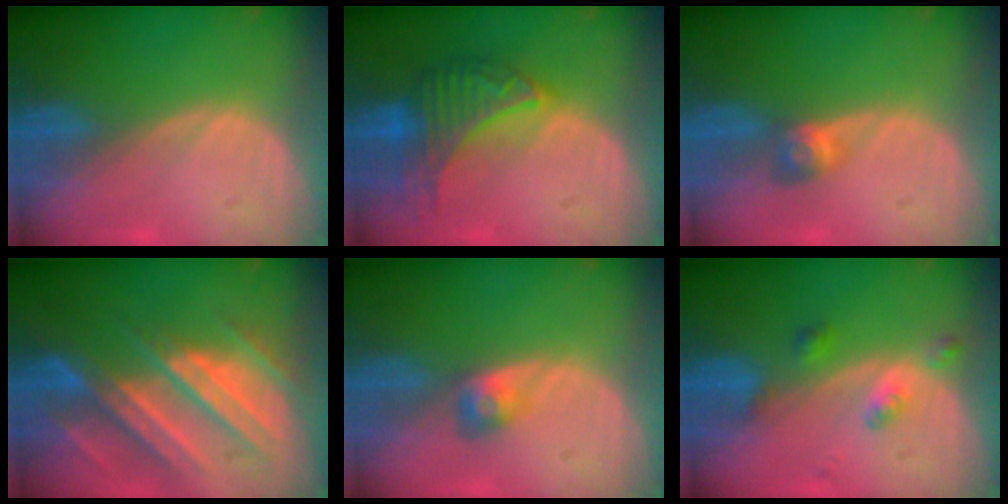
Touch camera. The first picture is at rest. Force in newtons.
{"total": 7.7, "press": 7.7, "slide": 0.3}
{"total": 2.9, "press": 2.5, "slide": 1.4}
{"total": 11.1, "press": 9.9, "slide": 5.1}
{"total": 3.0, "press": 2.5, "slide": 1.5}
{"total": 3.5, "press": 3.5, "slide": 0.4}